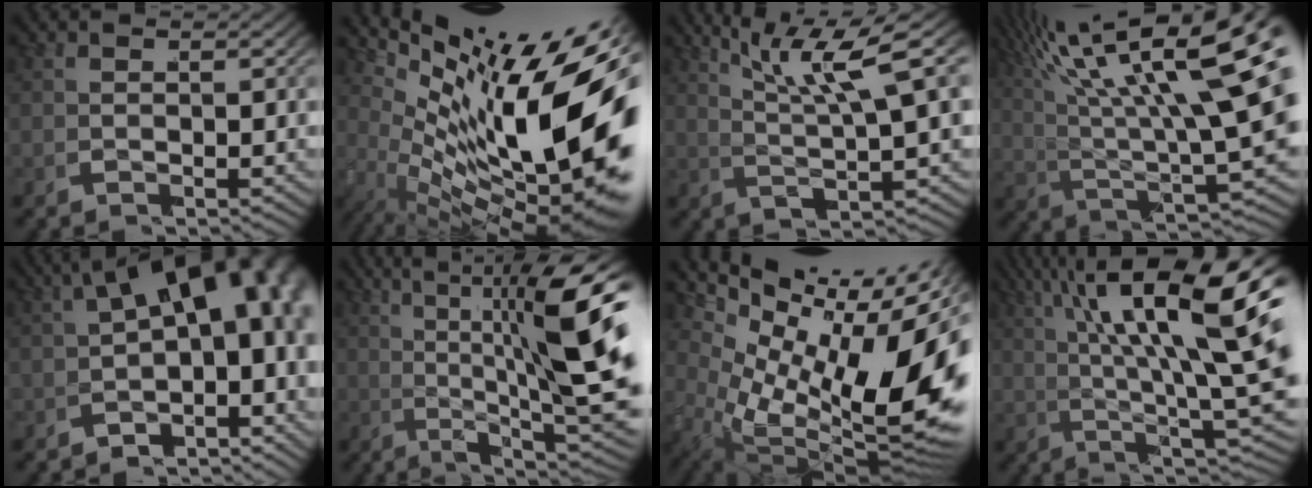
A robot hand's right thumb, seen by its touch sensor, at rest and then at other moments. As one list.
[{"total": 19.3, "force": [-0.9, 10.6, 16.1], "torque": [-0.262, -0.061, 0.011]}, {"total": 6.6, "force": [2.6, 2.3, 5.6], "torque": [-0.088, 0.000, 0.040]}, {"total": 13.7, "force": [4.1, 6.8, 11.2], "torque": [-0.180, -0.002, 0.060]}, {"total": 12.0, "force": [0.4, 7.1, 9.7], "torque": [-0.129, 0.001, -0.009]}, {"total": 12.1, "force": [0.1, 4.9, 11.0], "torque": [-0.145, -0.028, 0.004]}, {"total": 20.5, "force": [-0.8, 13.0, 15.8], "torque": [-0.268, -0.060, 0.006]}, {"total": 14.3, "force": [2.9, 5.9, 12.8], "torque": [-0.182, -0.005, 0.044]}]